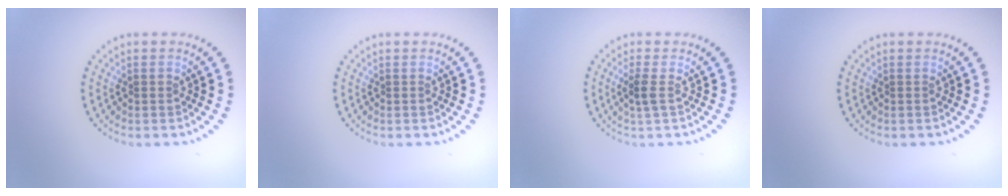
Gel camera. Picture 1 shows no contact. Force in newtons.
{"total": 0.0}
{"total": 1.2, "press": 1.0, "slide": 0.8}
{"total": 0.0}